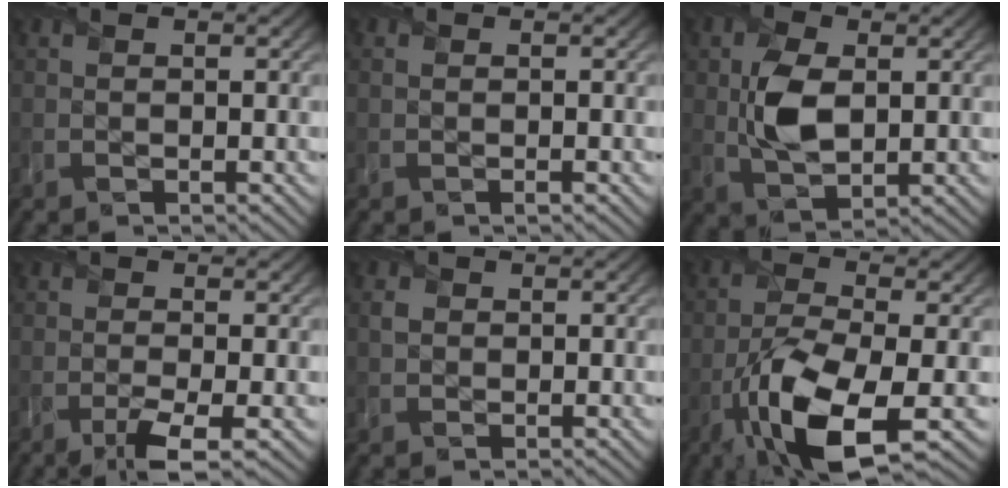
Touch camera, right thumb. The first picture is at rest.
{"total": 0.0}
{"total": 5.9, "force": [1.0, 3.7, 4.5], "torque": [-0.096, -0.002, 0.021]}
{"total": 3.3, "force": [-1.8, 0.5, 2.7], "torque": [-0.051, -0.006, -0.039]}
{"total": 1.1, "force": [0.3, 1.1, 0.3], "torque": [-0.007, 0.001, 0.002]}
{"total": 11.5, "force": [-5.2, 3.8, 9.5], "torque": [-0.184, -0.016, -0.100]}